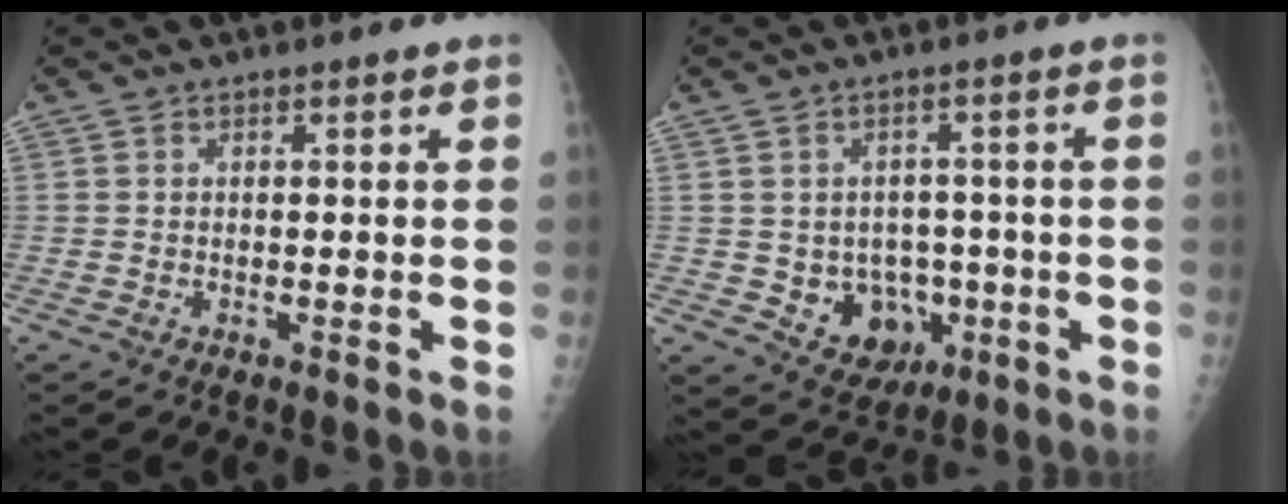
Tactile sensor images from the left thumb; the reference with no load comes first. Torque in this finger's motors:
{"motor_torque": [-0.33, 0.42, 0.18, -0.09, 0.00]}